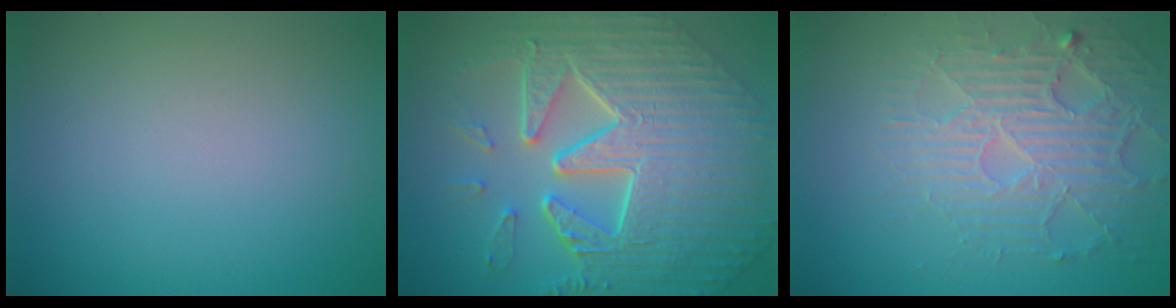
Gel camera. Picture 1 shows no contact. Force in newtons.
{"total": 10.9, "press": 7.3, "slide": 8.0}
{"total": 4.9, "press": 4.2, "slide": 2.5}